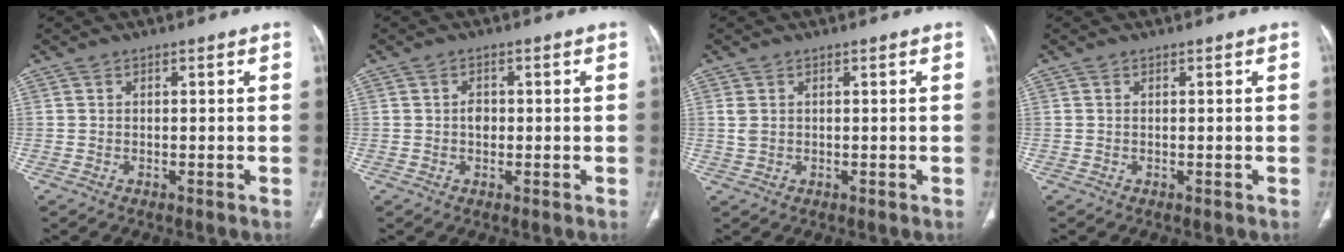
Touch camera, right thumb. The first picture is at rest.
{"total": 2.0, "force": [-0.1, 1.5, 1.3], "torque": [-0.012, 0.004, -0.003]}
{"total": 1.8, "force": [0.4, 1.3, 1.2], "torque": [-0.031, 0.004, 0.015]}
{"total": 0.0}